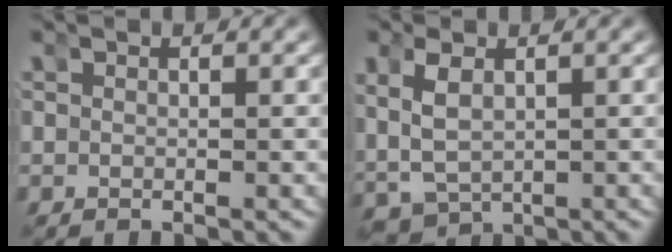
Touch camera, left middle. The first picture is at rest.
{"total": 7.0, "force": [-1.2, 5.8, 3.6], "torque": [-0.106, -0.034, -0.007]}